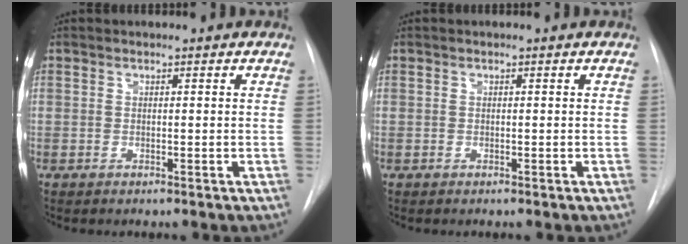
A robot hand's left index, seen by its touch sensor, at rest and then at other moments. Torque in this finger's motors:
{"motor_torque": [0.00, 0.00, 0.00, 0.00]}